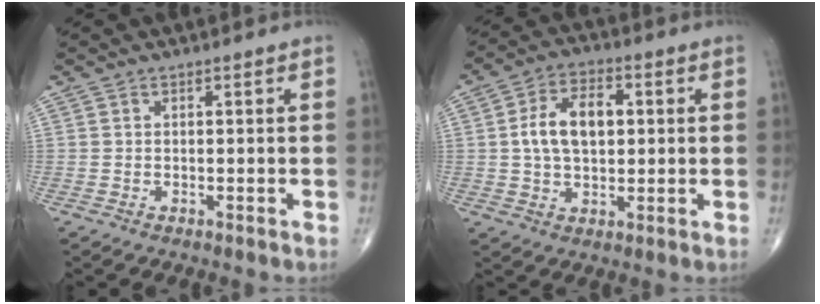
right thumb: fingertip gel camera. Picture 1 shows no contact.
{"total": 10.7, "force": [1.3, 6.4, 8.4], "torque": [-0.138, 0.012, 0.020]}